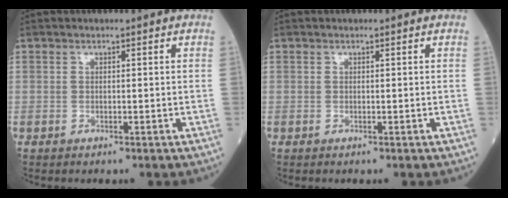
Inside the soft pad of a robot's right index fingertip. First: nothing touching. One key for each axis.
{"total": 0.0}